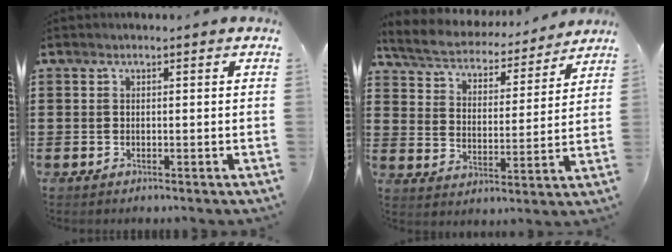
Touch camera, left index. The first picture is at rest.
{"total": 5.0, "force": [4.8, 0.6, 1.2], "torque": [-0.049, -0.034, 0.078]}